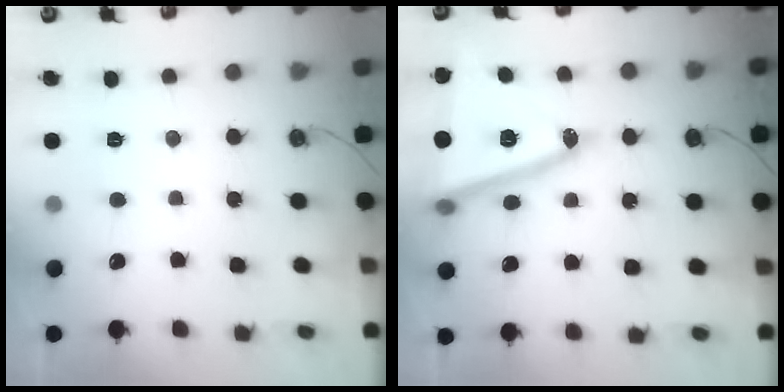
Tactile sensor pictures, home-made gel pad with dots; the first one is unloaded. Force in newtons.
{"total": 23.7, "press": 23.4, "slide": 3.4}